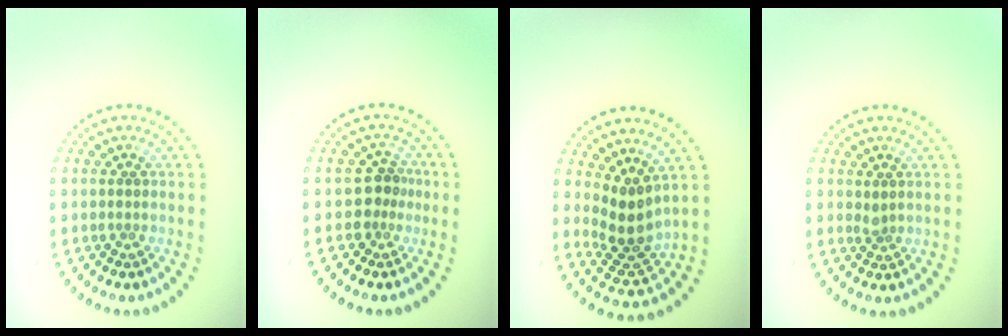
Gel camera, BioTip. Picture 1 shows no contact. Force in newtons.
{"total": 2.2, "press": 1.7, "slide": 1.4}
{"total": 3.6, "press": 2.7, "slide": 2.3}
{"total": 0.7, "press": 0.5, "slide": 0.4}